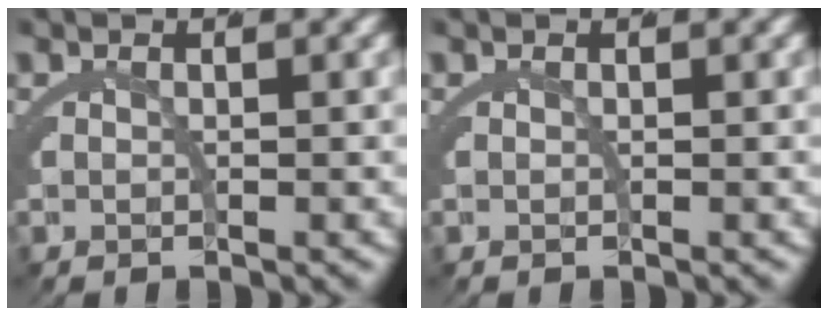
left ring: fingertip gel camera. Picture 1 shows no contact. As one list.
[{"total": 0.0}]